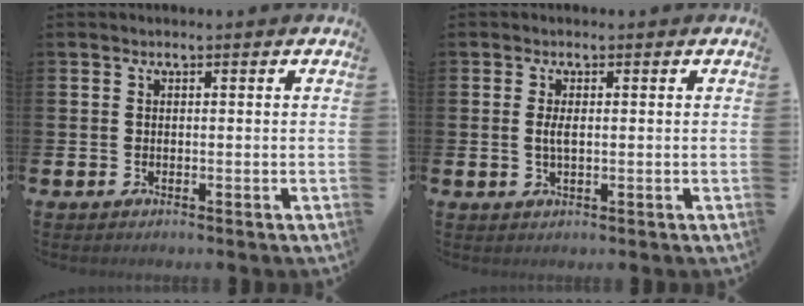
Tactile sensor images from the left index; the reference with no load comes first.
{"total": 2.0, "force": [0.2, 0.7, 1.9], "torque": [-0.034, 0.002, 0.000]}